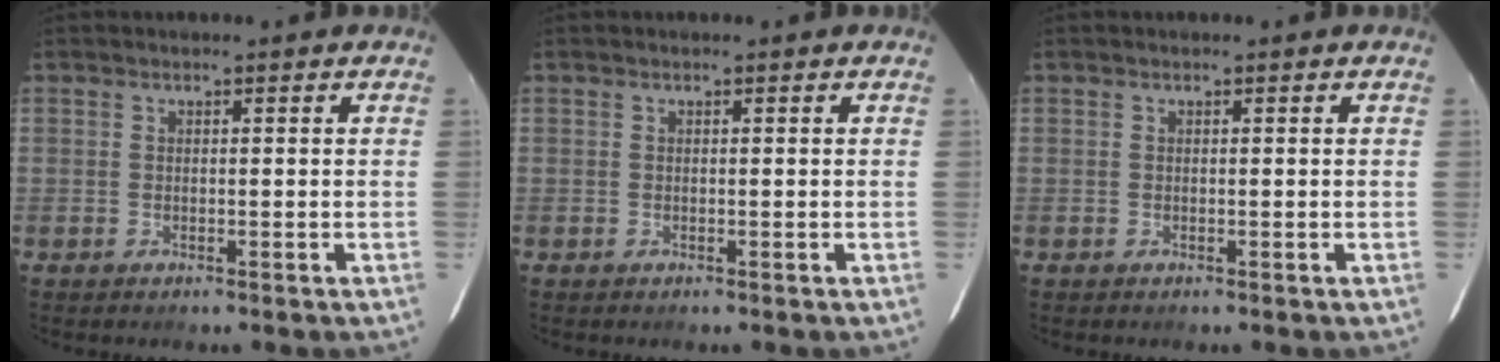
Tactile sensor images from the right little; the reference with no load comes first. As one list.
[{"total": 0.0}, {"total": 0.0}]